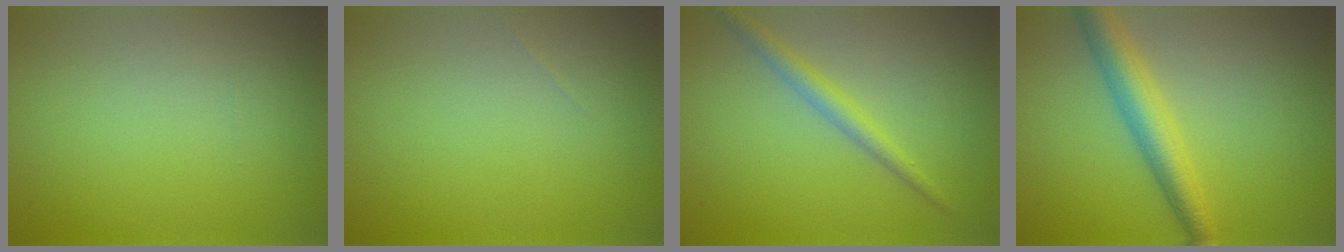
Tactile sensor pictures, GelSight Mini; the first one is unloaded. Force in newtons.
{"total": 0.0}
{"total": 2.1, "press": 2.1, "slide": 0.0}
{"total": 4.2, "press": 4.2, "slide": 0.1}